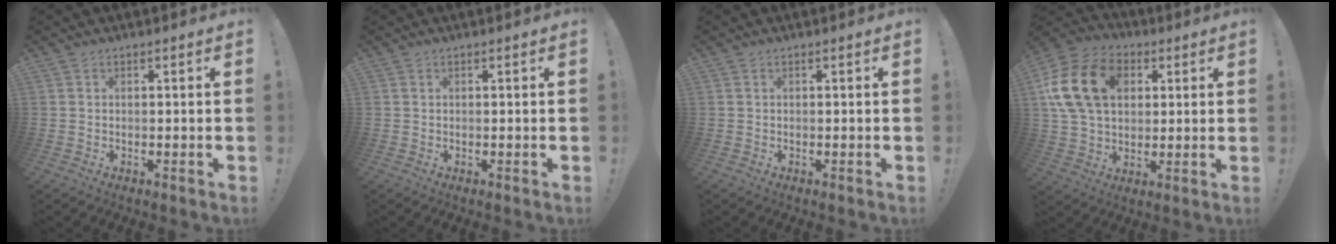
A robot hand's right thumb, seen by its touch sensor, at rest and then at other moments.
{"total": 0.0}
{"total": 0.0}
{"total": 19.8, "force": [5.4, 14.4, 12.5], "torque": [-0.225, -0.002, 0.102]}